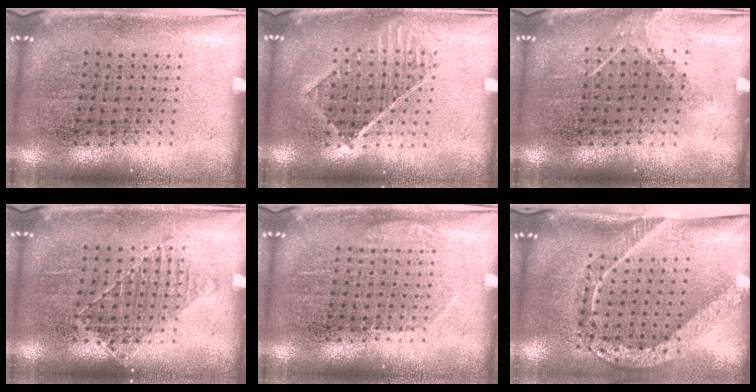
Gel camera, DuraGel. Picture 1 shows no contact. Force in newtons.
{"total": 1.2, "press": 1.1, "slide": 0.4}
{"total": 1.0, "press": 0.9, "slide": 0.3}
{"total": 1.1, "press": 0.9, "slide": 0.6}
{"total": 1.1, "press": 1.1, "slide": 0.3}
{"total": 2.3, "press": 1.5, "slide": 1.7}